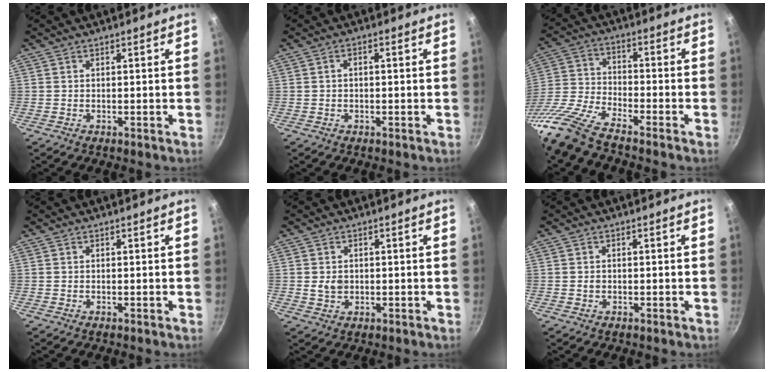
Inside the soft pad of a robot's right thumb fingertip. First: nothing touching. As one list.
[{"total": 1.5, "force": [-0.1, 0.7, 1.2], "torque": [-0.031, 0.012, -0.003]}, {"total": 13.1, "force": [-10.7, 2.9, 7.0], "torque": [-0.153, 0.044, -0.231]}, {"total": 0.0}, {"total": 2.5, "force": [0.1, 2.2, 1.3], "torque": [-0.013, -0.003, 0.004]}, {"total": 0.7, "force": [-0.1, 0.7, 0.1], "torque": [-0.001, 0.002, 0.000]}]